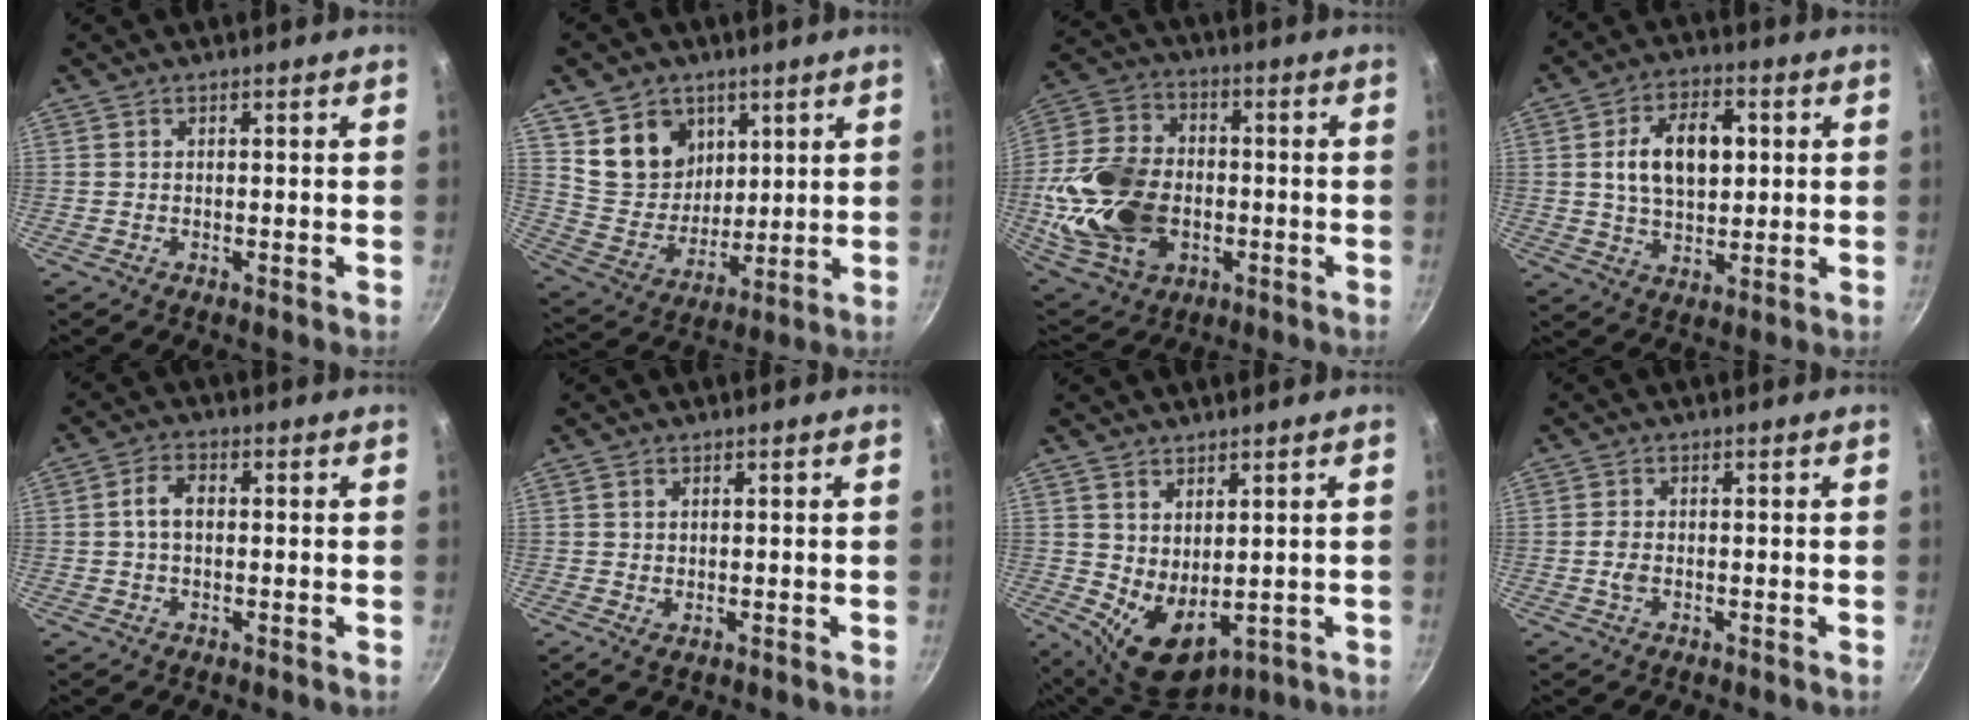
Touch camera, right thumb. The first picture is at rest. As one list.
[{"total": 12.8, "force": [5.8, 10.3, 4.9], "torque": [-0.042, -0.035, 0.121]}, {"total": 21.3, "force": [-3.1, 15.1, 14.6], "torque": [-0.278, 0.021, -0.048]}, {"total": 12.4, "force": [2.1, 7.7, 9.5], "torque": [-0.140, 0.005, 0.032]}, {"total": 6.6, "force": [0.3, 4.2, 5.1], "torque": [-0.084, 0.019, -0.003]}, {"total": 1.5, "force": [0.3, 1.1, 1.1], "torque": [-0.012, -0.002, 0.005]}, {"total": 7.9, "force": [1.2, 5.0, 6.0], "torque": [-0.075, -0.028, 0.040]}, {"total": 2.0, "force": [-0.4, 1.3, 1.5], "torque": [-0.034, 0.003, -0.010]}]